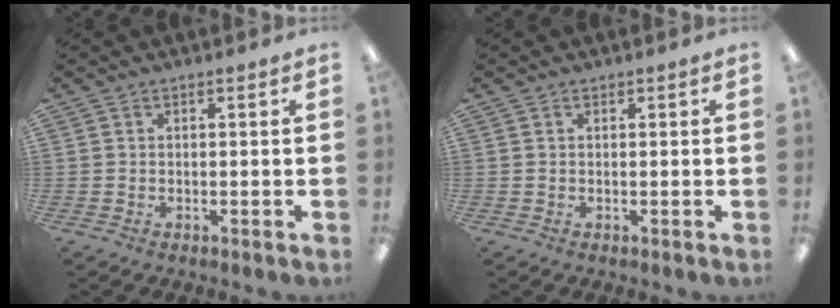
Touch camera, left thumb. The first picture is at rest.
{"total": 0.0}